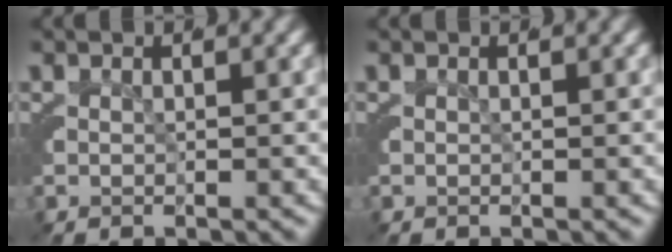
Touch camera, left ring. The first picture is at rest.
{"total": 0.0}